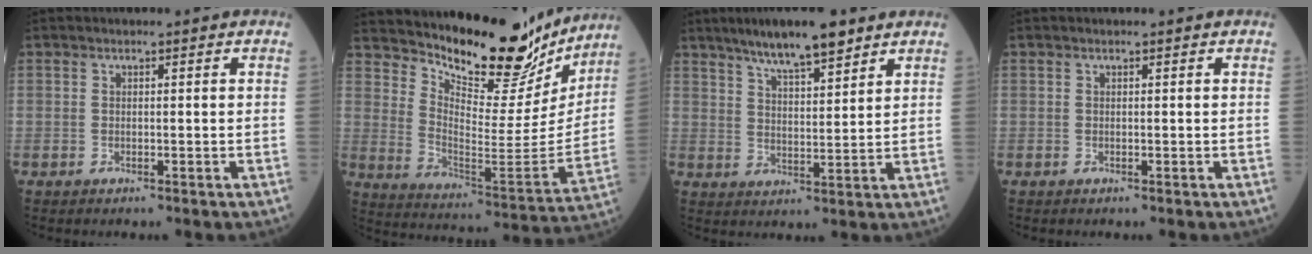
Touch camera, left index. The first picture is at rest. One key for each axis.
{"total": 19.2, "fx": 17.3, "fy": 4.8, "fz": 6.8, "tx": -0.109, "ty": -0.052, "tz": 0.251}
{"total": 9.6, "fx": 7.3, "fy": 1.6, "fz": 6.1, "tx": -0.106, "ty": 0.015, "tz": 0.124}
{"total": 0.0}